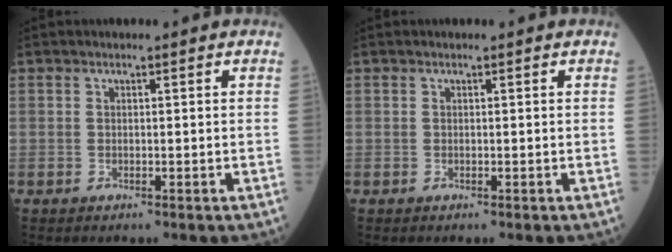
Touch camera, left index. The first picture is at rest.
{"total": 0.0}